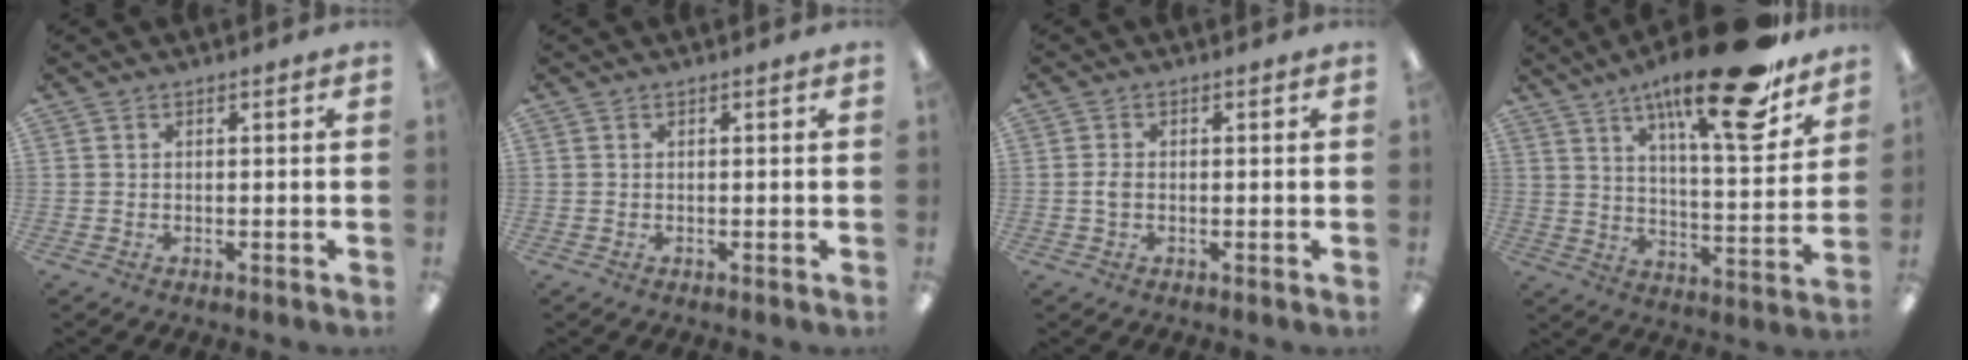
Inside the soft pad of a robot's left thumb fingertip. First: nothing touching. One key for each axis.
{"total": 0.0}
{"total": 2.2, "fx": -0.1, "fy": 1.3, "fz": 1.7, "tx": -0.033, "ty": 0.004, "tz": -0.004}
{"total": 22.8, "fx": 15.6, "fy": 5.2, "fz": 15.8, "tx": -0.244, "ty": -0.098, "tz": 0.245}